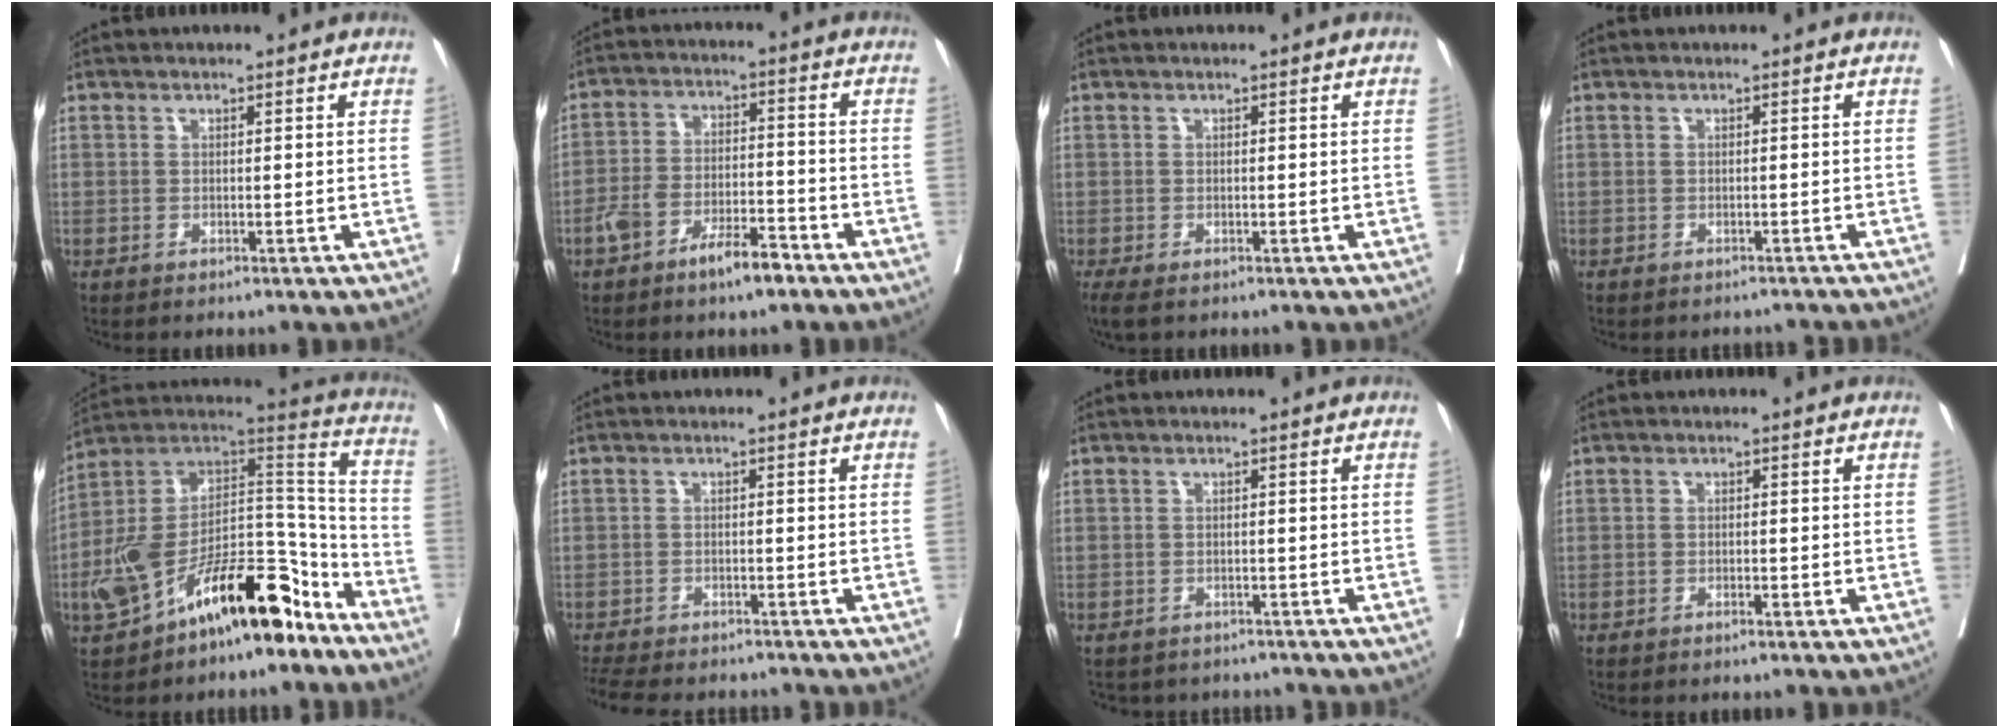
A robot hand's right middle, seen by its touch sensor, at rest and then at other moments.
{"total": 7.6, "force": [-5.0, 2.5, 5.2], "torque": [-0.100, 0.016, -0.085]}
{"total": 3.5, "force": [-2.5, 1.5, 2.1], "torque": [-0.045, -0.016, -0.040]}
{"total": 3.1, "force": [-3.0, 0.8, 0.1], "torque": [-0.004, -0.008, -0.035]}
{"total": 20.9, "force": [-12.6, 7.2, 15.0], "torque": [-0.270, 0.034, -0.213]}
{"total": 11.6, "force": [-10.4, 2.8, 4.4], "torque": [-0.092, -0.013, -0.143]}
{"total": 5.6, "force": [-5.2, 2.0, 0.4], "torque": [-0.008, -0.001, -0.059]}
{"total": 1.0, "force": [-0.7, 0.3, 0.6], "torque": [-0.017, 0.000, -0.011]}